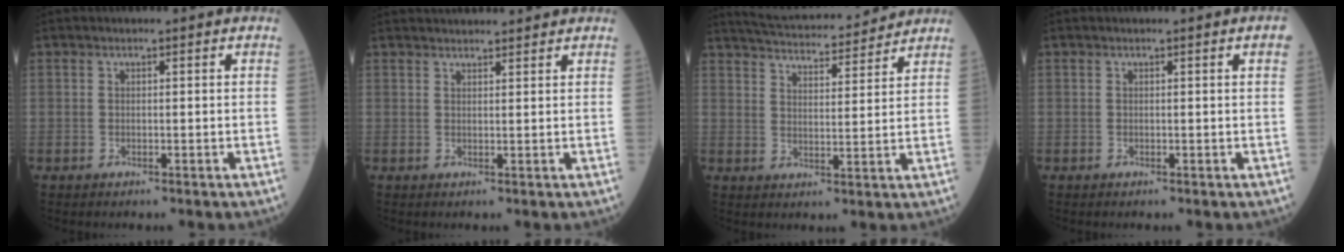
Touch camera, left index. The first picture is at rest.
{"total": 6.6, "force": [6.3, 0.8, 1.8], "torque": [-0.023, 0.032, 0.081]}
{"total": 15.4, "force": [14.7, 1.9, 4.3], "torque": [-0.076, 0.028, 0.216]}
{"total": 1.1, "force": [0.4, 0.0, 1.1], "torque": [-0.015, 0.003, 0.004]}